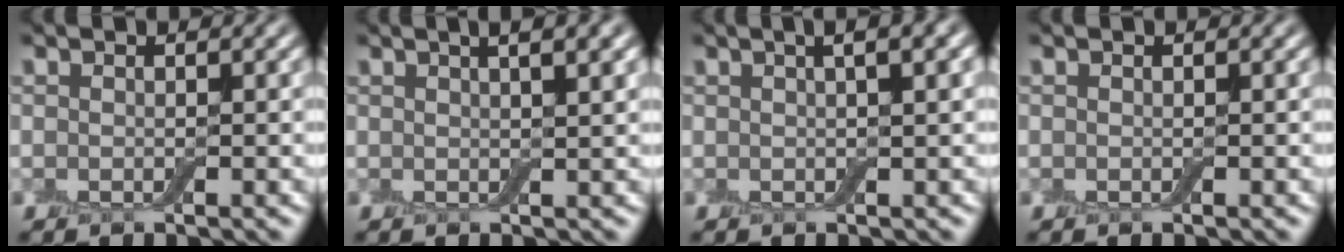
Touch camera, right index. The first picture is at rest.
{"total": 5.5, "force": [2.7, 2.2, 4.3], "torque": [-0.029, 0.028, 0.008]}
{"total": 5.3, "force": [2.2, 2.2, 4.3], "torque": [-0.030, 0.024, 0.002]}
{"total": 0.0}